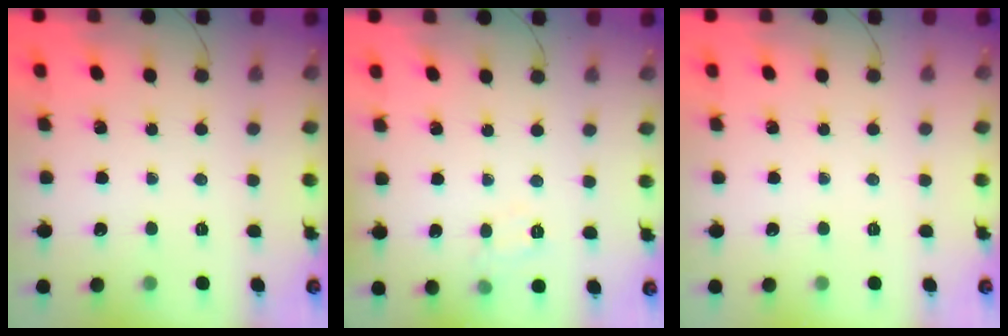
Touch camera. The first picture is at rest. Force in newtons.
{"total": 6.6, "press": 6.5, "slide": 1.3}
{"total": 0.0}